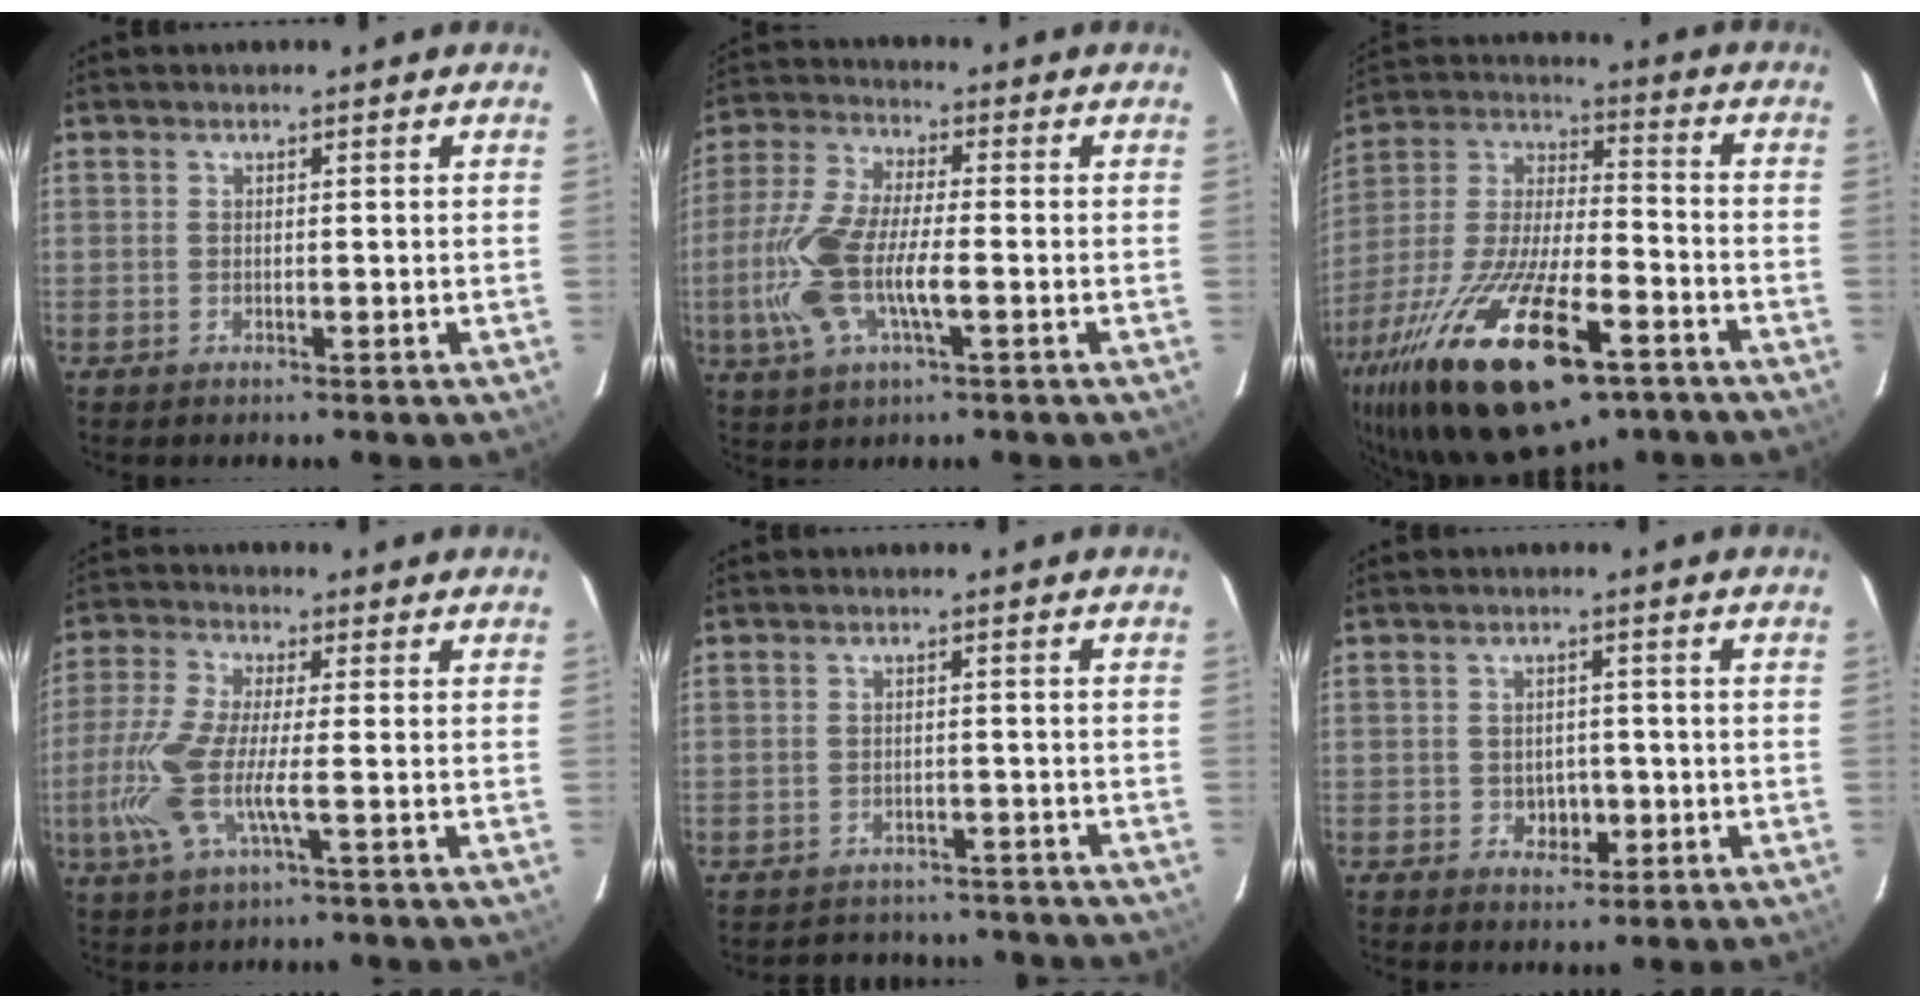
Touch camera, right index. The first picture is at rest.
{"total": 13.7, "force": [-3.0, 4.5, 12.6], "torque": [-0.274, -0.001, -0.061]}
{"total": 28.8, "force": [-16.8, 10.0, 21.1], "torque": [-0.419, -0.046, -0.281]}
{"total": 10.0, "force": [-2.5, 1.5, 9.6], "torque": [-0.217, -0.006, -0.048]}
{"total": 12.0, "force": [-10.6, 4.8, 3.1], "torque": [-0.063, 0.016, -0.125]}
{"total": 3.8, "force": [-1.2, 3.2, 1.6], "torque": [-0.031, 0.007, -0.006]}